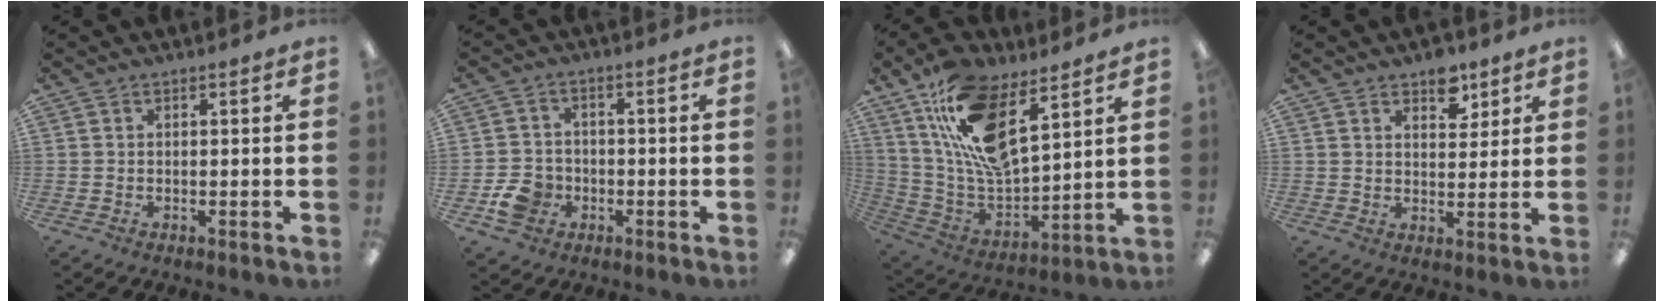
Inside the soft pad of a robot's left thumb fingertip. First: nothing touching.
{"total": 6.9, "force": [-2.6, 5.7, 2.8], "torque": [-0.055, 0.013, -0.045]}
{"total": 18.7, "force": [10.3, 8.3, 13.2], "torque": [-0.267, -0.051, 0.182]}
{"total": 6.6, "force": [4.5, 3.9, 2.9], "torque": [-0.022, -0.021, 0.073]}